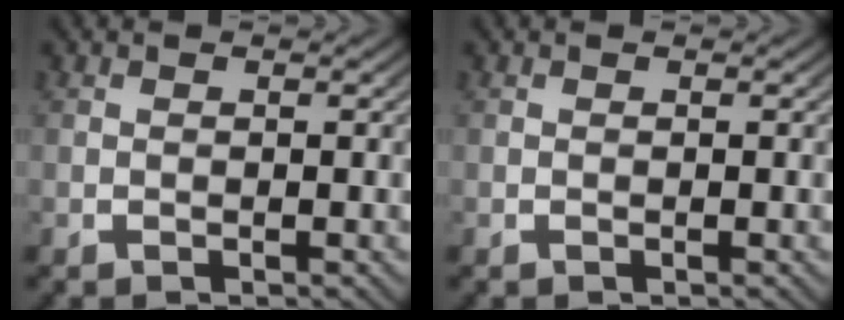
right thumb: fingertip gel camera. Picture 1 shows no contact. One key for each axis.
{"total": 0.0}